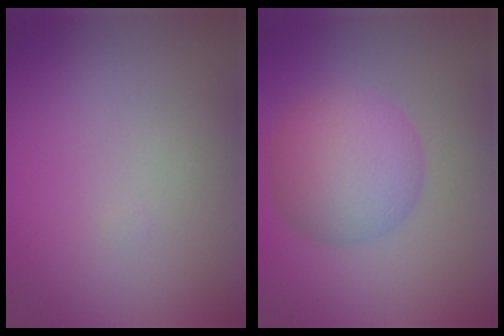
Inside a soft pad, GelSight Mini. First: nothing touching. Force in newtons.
{"total": 6.5, "press": 6.5, "slide": 0.2}